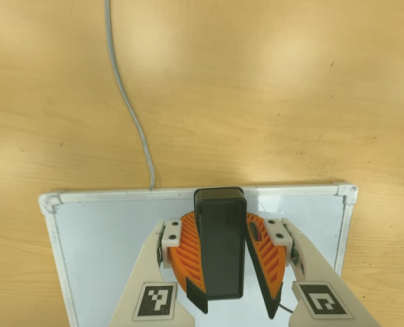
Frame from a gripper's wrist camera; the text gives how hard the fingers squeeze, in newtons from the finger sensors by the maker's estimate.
{"total": 13.3, "left": 15.2, "right": 11.5}